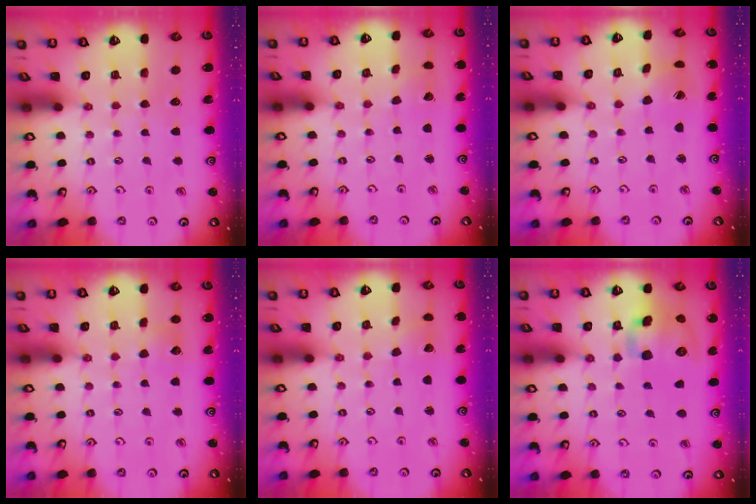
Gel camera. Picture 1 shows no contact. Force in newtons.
{"total": 1.2, "press": 1.2, "slide": 0.1}
{"total": 2.5, "press": 2.5, "slide": 0.4}
{"total": 5.6, "press": 5.6, "slide": 0.5}
{"total": 2.5, "press": 2.5, "slide": 0.1}
{"total": 13.5, "press": 13.3, "slide": 2.2}